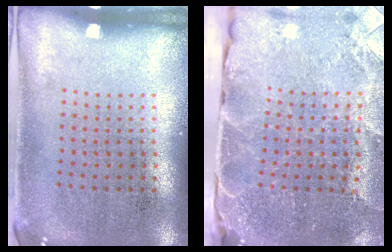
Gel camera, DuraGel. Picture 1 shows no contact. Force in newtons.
{"total": 3.1, "press": 3.0, "slide": 0.7}